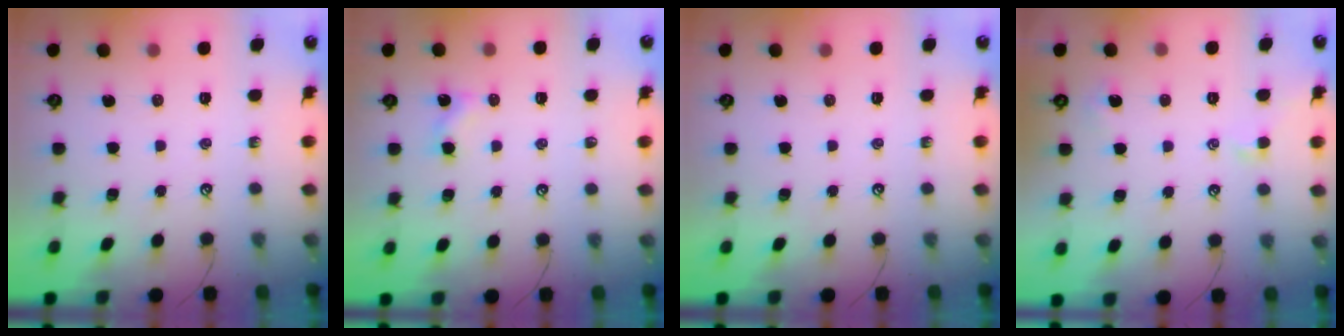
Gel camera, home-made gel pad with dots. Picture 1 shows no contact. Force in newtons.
{"total": 3.3, "press": 3.2, "slide": 0.4}
{"total": 0.0}
{"total": 1.6, "press": 1.5, "slide": 0.5}